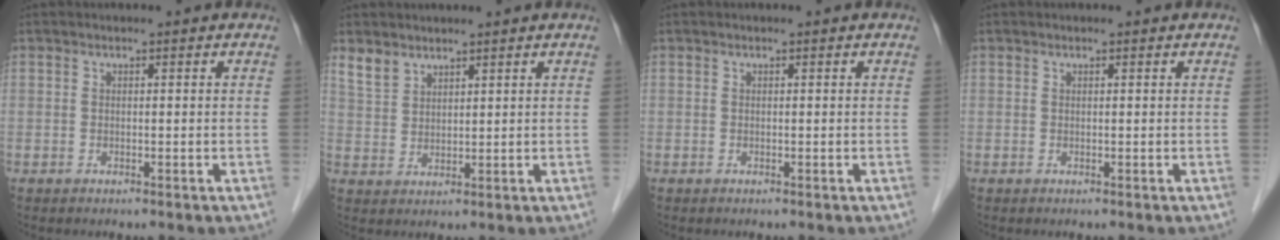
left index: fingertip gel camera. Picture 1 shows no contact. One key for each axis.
{"total": 3.3, "fx": 2.8, "fy": 1.7, "fz": 0.6, "tx": -0.016, "ty": 0.006, "tz": 0.064}
{"total": 0.0}
{"total": 0.0}